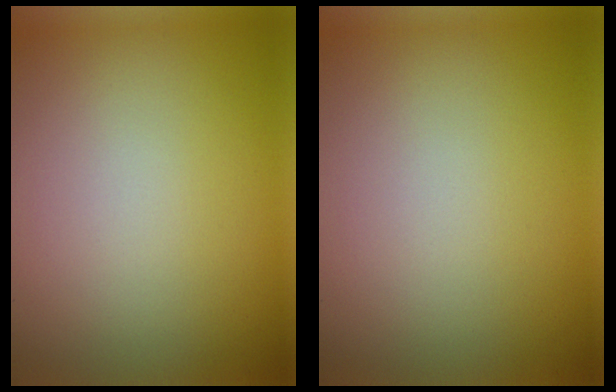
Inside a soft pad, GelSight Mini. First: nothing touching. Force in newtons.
{"total": 0.0}